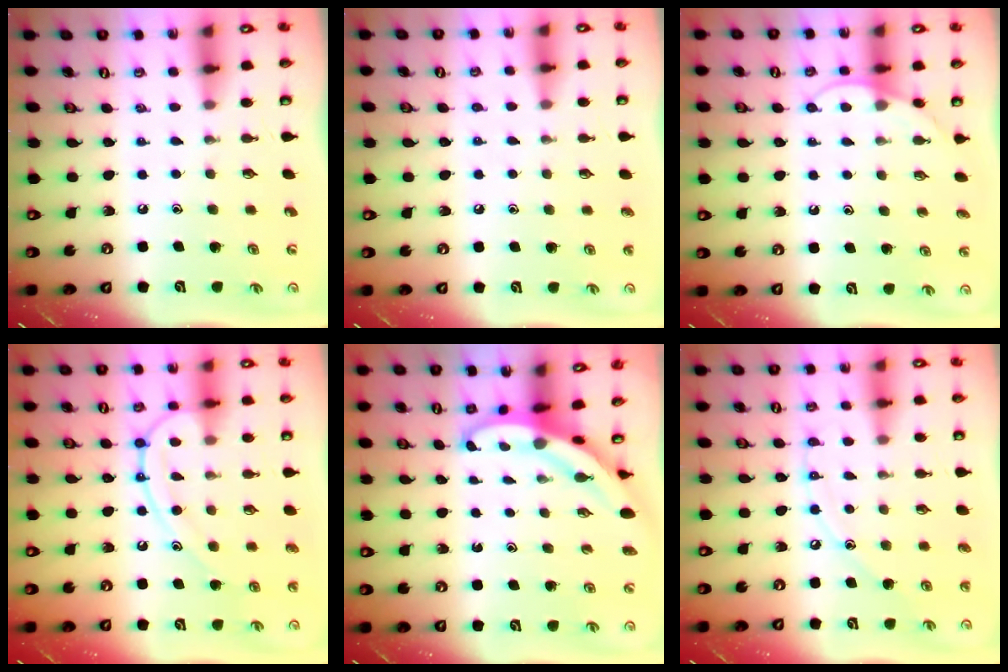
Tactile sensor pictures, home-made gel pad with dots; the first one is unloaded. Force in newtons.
{"total": 4.1, "press": 4.1, "slide": 0.4}
{"total": 6.2, "press": 6.2, "slide": 0.5}
{"total": 12.6, "press": 12.5, "slide": 1.4}
{"total": 3.5, "press": 3.5, "slide": 0.1}
{"total": 7.4, "press": 7.3, "slide": 0.6}